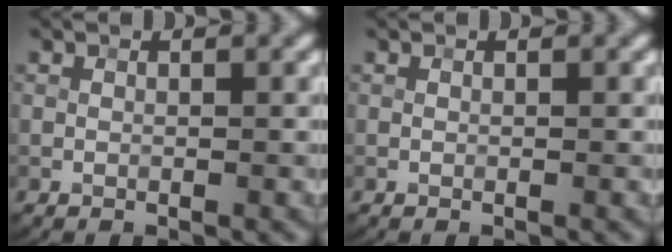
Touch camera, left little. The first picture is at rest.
{"total": 0.0}